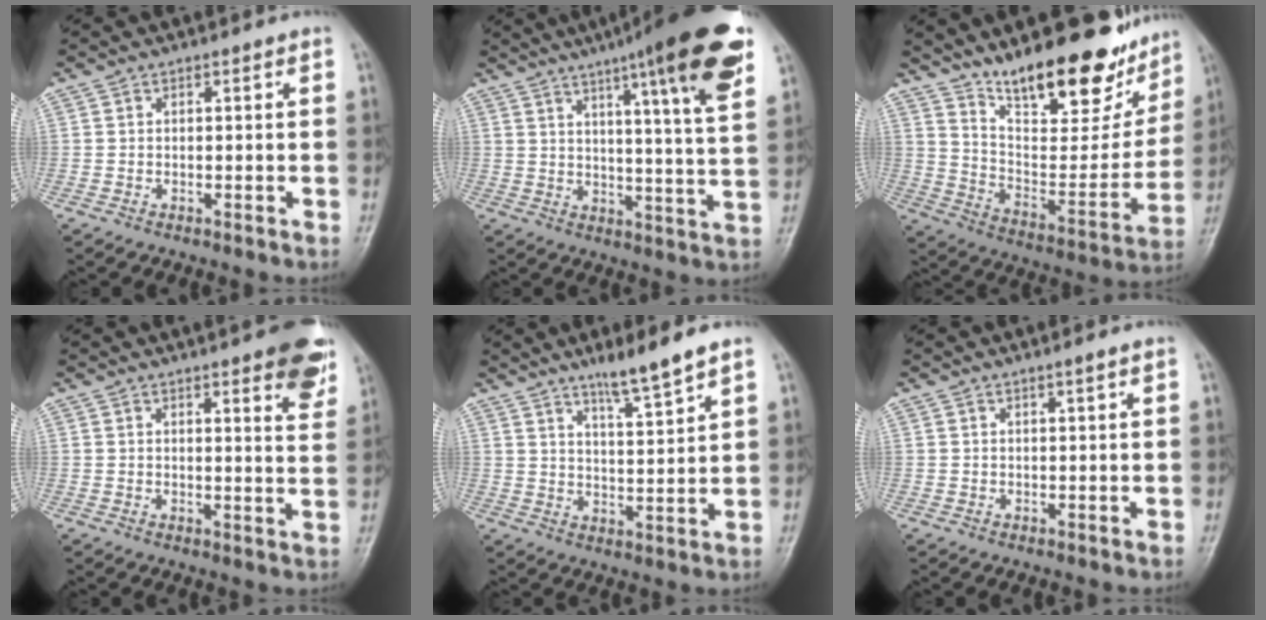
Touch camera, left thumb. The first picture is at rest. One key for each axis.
{"total": 20.9, "fx": 12.3, "fy": 2.1, "fz": 16.8, "tx": -0.223, "ty": -0.038, "tz": 0.161}
{"total": 23.7, "fx": 17.2, "fy": 8.7, "fz": 13.8, "tx": -0.157, "ty": -0.090, "tz": 0.274}
{"total": 9.9, "fx": 5.9, "fy": 2.3, "fz": 7.6, "tx": -0.069, "ty": -0.026, "tz": 0.067}
{"total": 7.8, "fx": 5.8, "fy": 0.1, "fz": 5.2, "tx": -0.087, "ty": -0.042, "tz": 0.102}
{"total": 1.0, "fx": 0.6, "fy": -0.2, "fz": 0.8, "tx": -0.016, "ty": -0.004, "tz": 0.013}